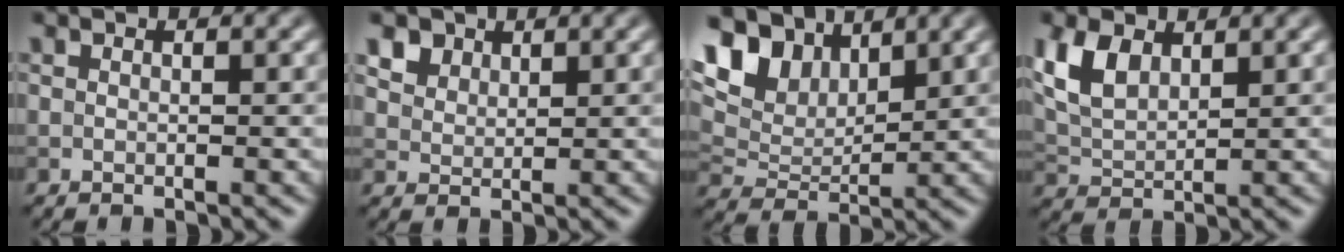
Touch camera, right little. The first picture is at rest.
{"total": 3.9, "force": [2.7, 2.4, 1.5], "torque": [-0.051, 0.000, 0.056]}
{"total": 8.8, "force": [5.2, 4.8, 5.2], "torque": [-0.120, 0.013, 0.092]}
{"total": 4.4, "force": [2.1, 2.5, 2.9], "torque": [-0.072, 0.003, 0.044]}